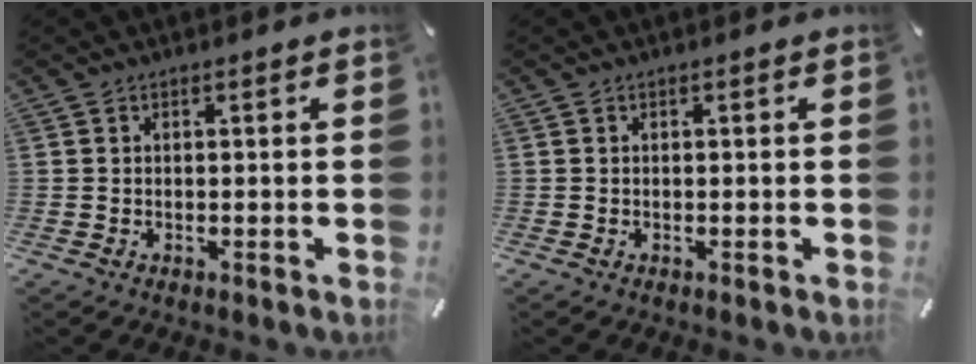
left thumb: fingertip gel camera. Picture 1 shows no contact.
{"total": 0.0}